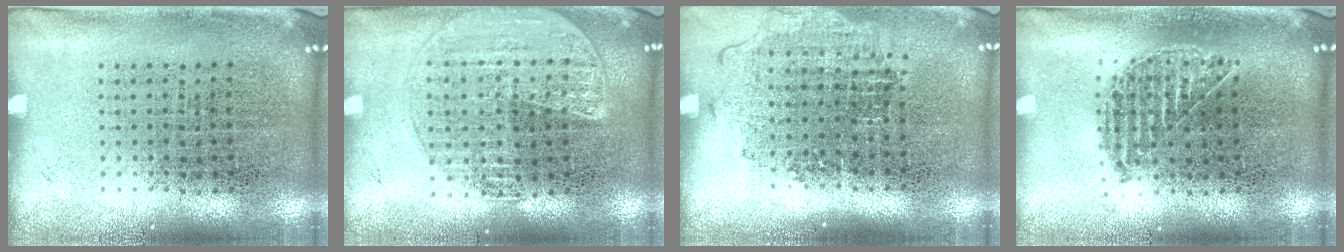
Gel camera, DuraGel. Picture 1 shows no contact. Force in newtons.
{"total": 1.6, "press": 1.6, "slide": 0.5}
{"total": 1.2, "press": 1.1, "slide": 0.5}
{"total": 1.0, "press": 0.9, "slide": 0.3}